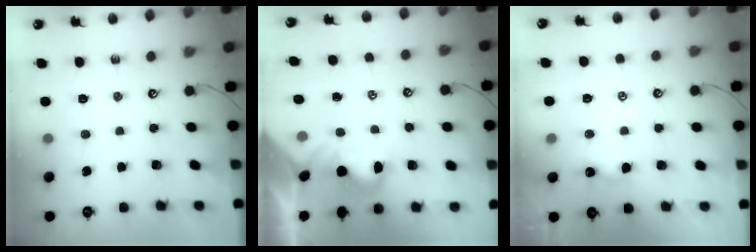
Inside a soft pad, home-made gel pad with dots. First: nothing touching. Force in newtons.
{"total": 0.7, "press": 0.5, "slide": 0.6}
{"total": 1.4, "press": 1.4, "slide": 0.2}